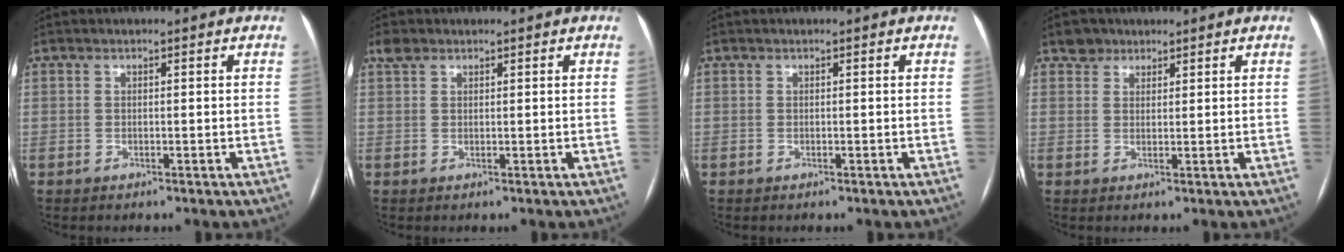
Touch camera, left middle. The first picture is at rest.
{"total": 1.8, "force": [1.4, 1.0, 0.6], "torque": [-0.016, 0.014, 0.027]}
{"total": 0.0}
{"total": 2.4, "force": [1.8, 1.6, 0.0], "torque": [0.003, 0.008, 0.025]}